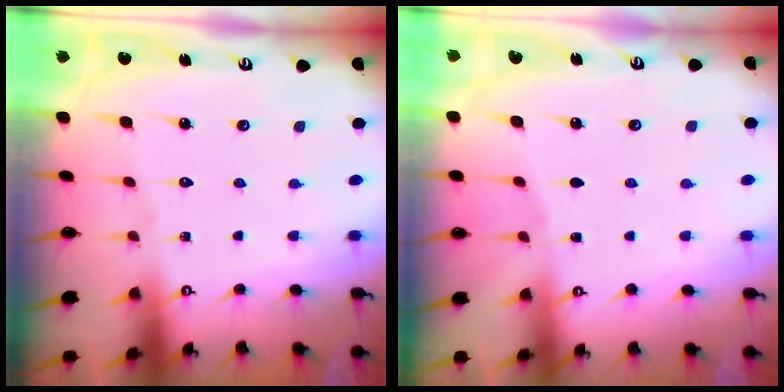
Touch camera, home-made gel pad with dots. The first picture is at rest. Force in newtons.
{"total": 1.5, "press": 1.4, "slide": 0.2}